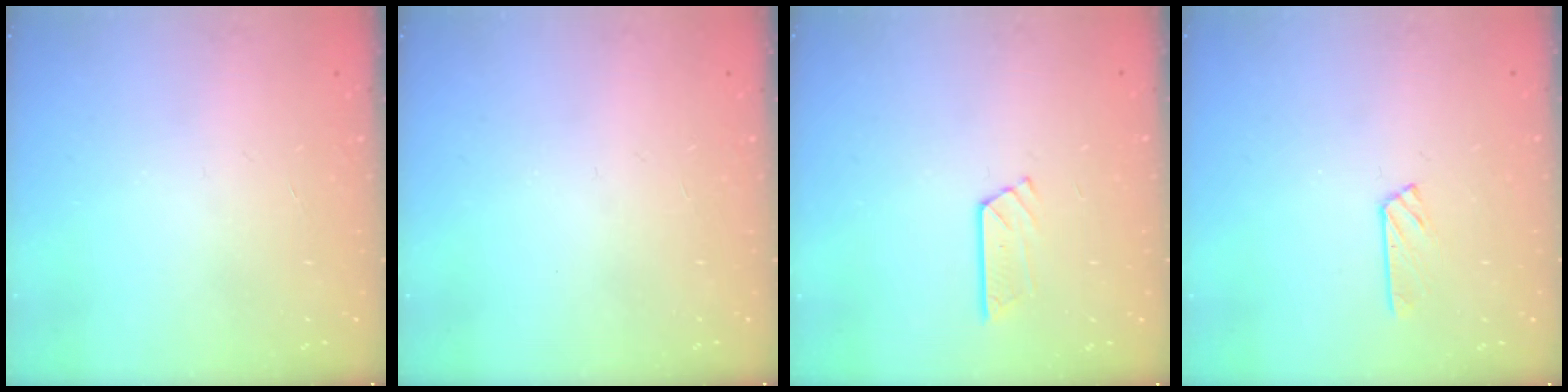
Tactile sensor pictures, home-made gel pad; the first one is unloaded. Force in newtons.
{"total": 0.0}
{"total": 4.6, "press": 4.6, "slide": 0.4}
{"total": 2.9, "press": 2.9, "slide": 0.3}